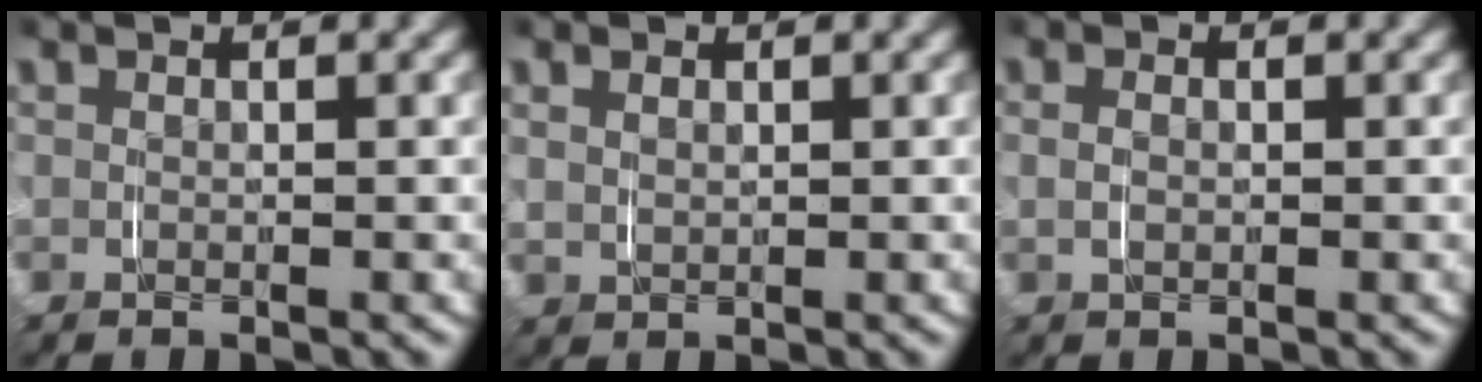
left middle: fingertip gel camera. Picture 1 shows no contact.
{"total": 1.6, "force": [0.8, 1.2, 0.7], "torque": [-0.018, -0.001, 0.021]}
{"total": 1.1, "force": [0.0, 0.7, 0.9], "torque": [-0.018, -0.001, 0.004]}